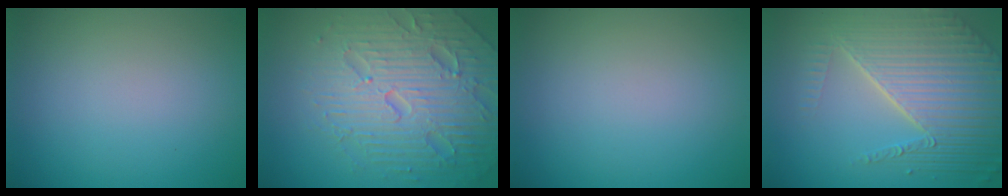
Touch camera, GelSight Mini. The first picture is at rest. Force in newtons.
{"total": 7.4, "press": 7.3, "slide": 1.5}
{"total": 0.0}
{"total": 8.9, "press": 5.8, "slide": 6.7}